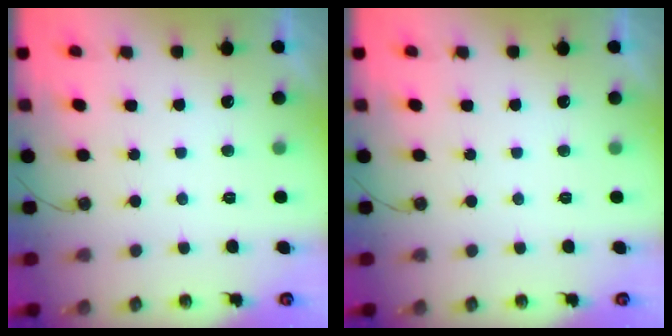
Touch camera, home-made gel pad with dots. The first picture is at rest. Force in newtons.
{"total": 0.0}